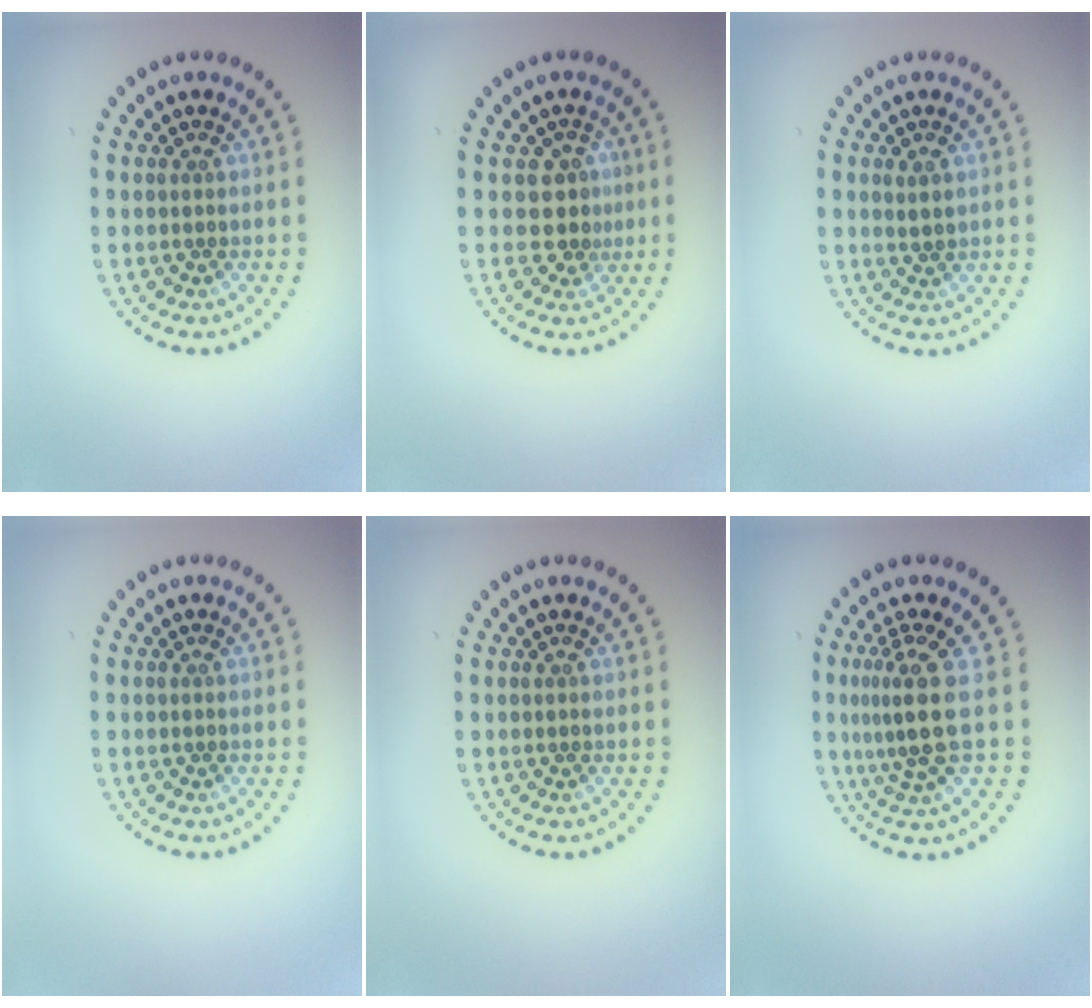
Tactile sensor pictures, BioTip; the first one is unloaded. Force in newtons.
{"total": 2.5, "press": 2.1, "slide": 1.3}
{"total": 0.8, "press": 0.8, "slide": 0.2}
{"total": 0.0}
{"total": 0.0}
{"total": 3.5, "press": 2.5, "slide": 2.5}